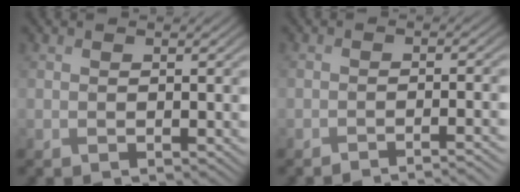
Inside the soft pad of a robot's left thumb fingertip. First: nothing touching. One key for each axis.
{"total": 2.7, "fx": -2.3, "fy": 0.3, "fz": 1.4, "tx": -0.012, "ty": 0.003, "tz": -0.042}